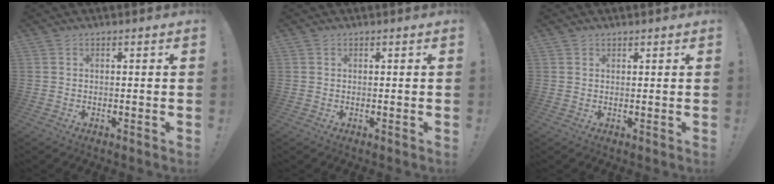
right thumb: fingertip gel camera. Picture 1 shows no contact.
{"total": 0.0}
{"total": 0.9, "force": [0.7, 0.4, 0.1], "torque": [0.002, -0.003, 0.015]}